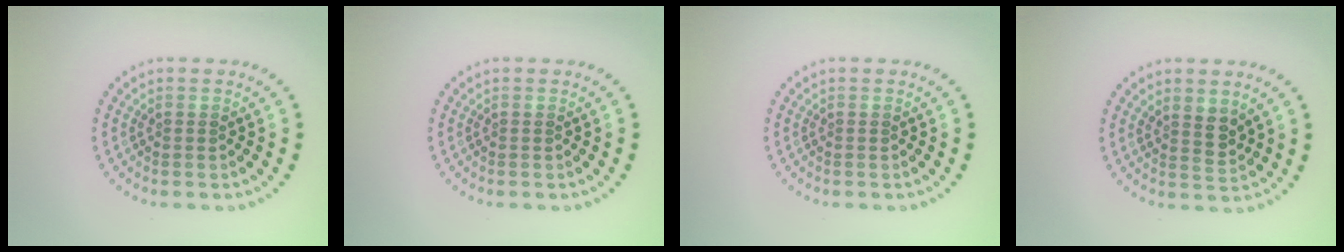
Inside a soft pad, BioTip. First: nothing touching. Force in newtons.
{"total": 0.0}
{"total": 0.0}
{"total": 2.1, "press": 1.8, "slide": 1.1}